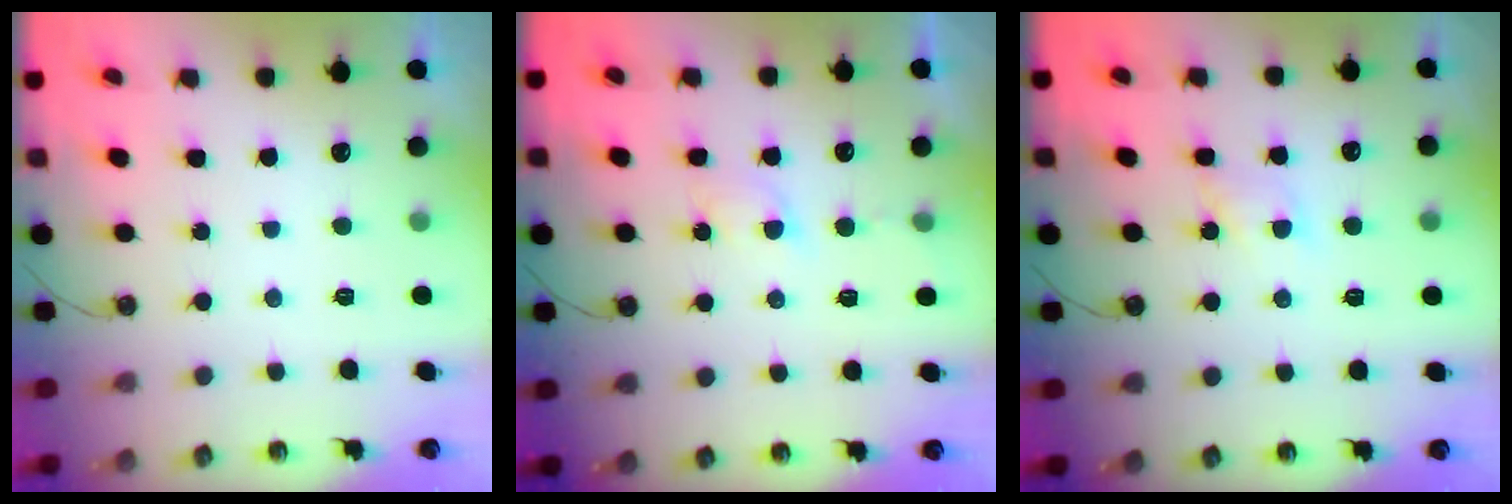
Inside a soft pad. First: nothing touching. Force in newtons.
{"total": 3.4, "press": 3.4, "slide": 0.5}
{"total": 5.6, "press": 5.6, "slide": 0.8}